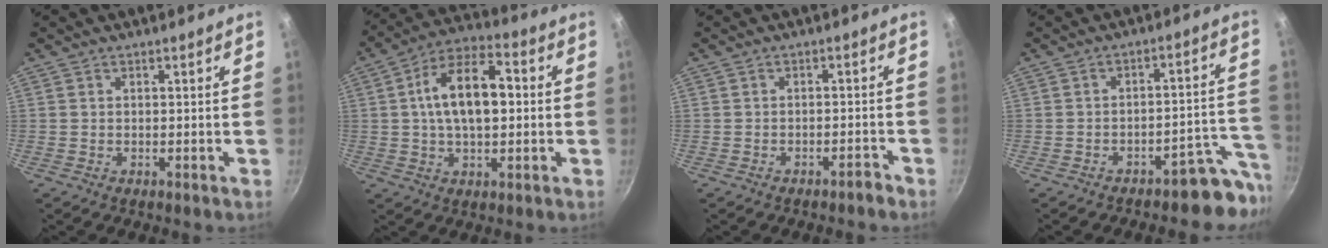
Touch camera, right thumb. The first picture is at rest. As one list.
[{"total": 14.5, "force": [1.4, 7.5, 12.4], "torque": [-0.207, 0.024, 0.017]}, {"total": 1.8, "force": [-1.6, 0.4, 0.7], "torque": [-0.012, 0.016, -0.022]}, {"total": 8.4, "force": [-7.2, 2.4, 3.6], "torque": [-0.002, 0.112, -0.099]}]